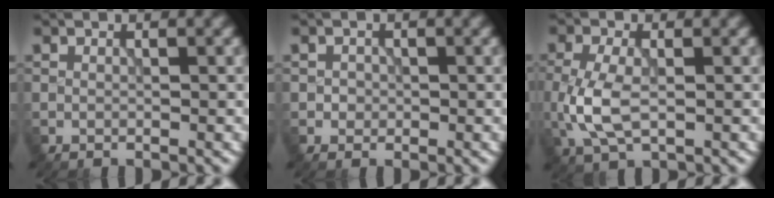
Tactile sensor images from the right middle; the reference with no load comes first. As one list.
[{"total": 0.9, "force": [0.0, 0.9, 0.2], "torque": [0.003, -0.003, 0.000]}, {"total": 4.6, "force": [-0.6, 2.4, 3.9], "torque": [-0.102, -0.006, -0.012]}]